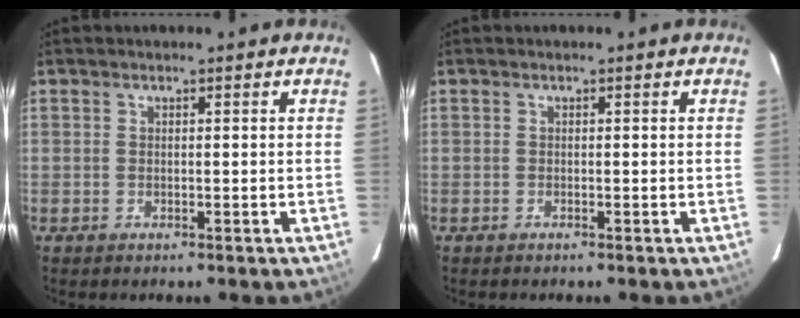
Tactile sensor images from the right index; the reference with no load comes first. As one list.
[{"total": 0.0}]